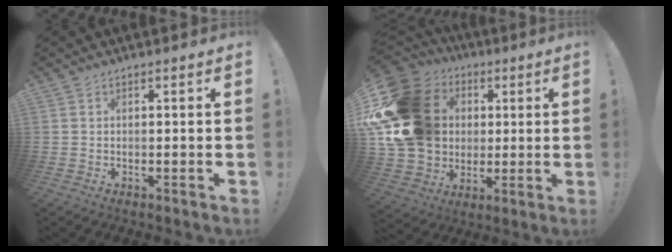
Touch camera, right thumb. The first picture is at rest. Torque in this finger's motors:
{"motor_torque": [2.51, 2.51, 1.09, 0.04, 0.82]}